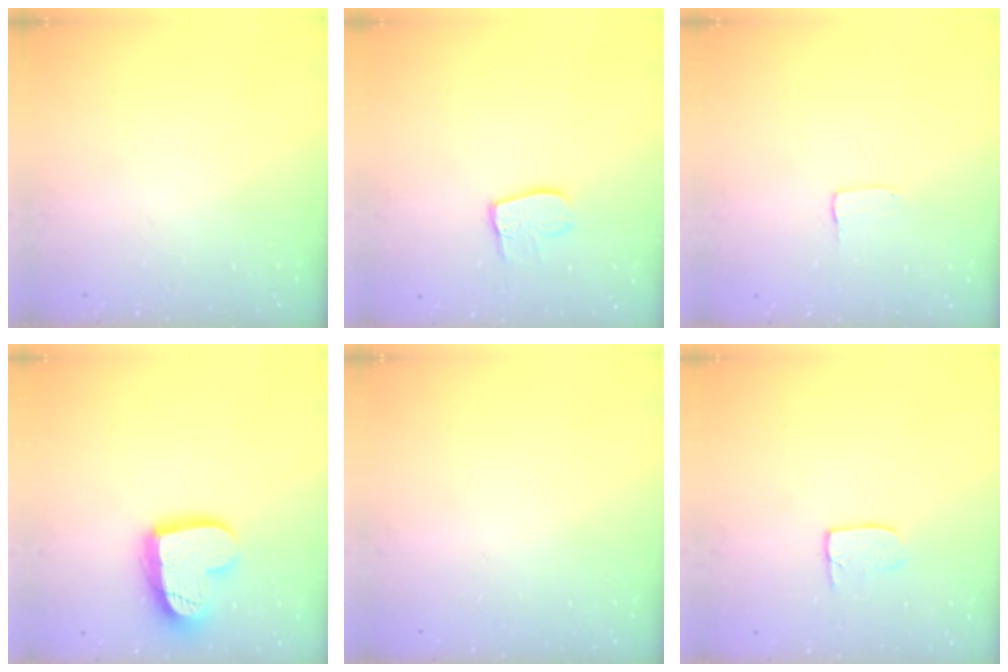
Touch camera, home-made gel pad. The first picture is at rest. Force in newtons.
{"total": 8.5, "press": 8.5, "slide": 0.7}
{"total": 1.0, "press": 1.0, "slide": 0.1}
{"total": 15.5, "press": 15.4, "slide": 1.1}
{"total": 0.0}
{"total": 3.3, "press": 3.3, "slide": 0.1}